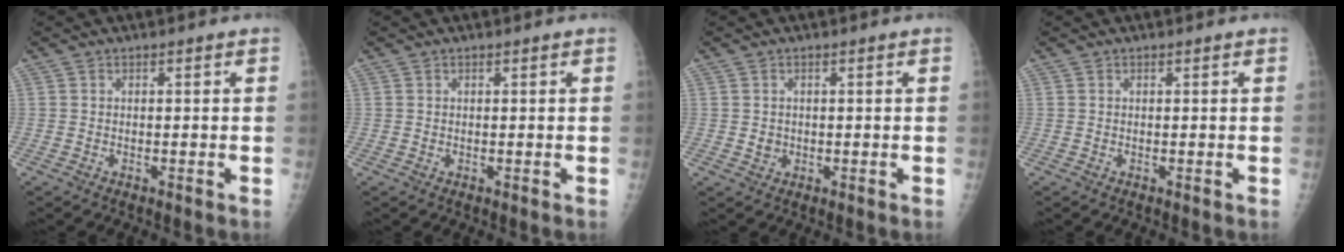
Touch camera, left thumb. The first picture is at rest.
{"total": 0.0}
{"total": 1.6, "force": [0.1, 1.5, 0.6], "torque": [-0.005, 0.001, 0.006]}
{"total": 0.0}